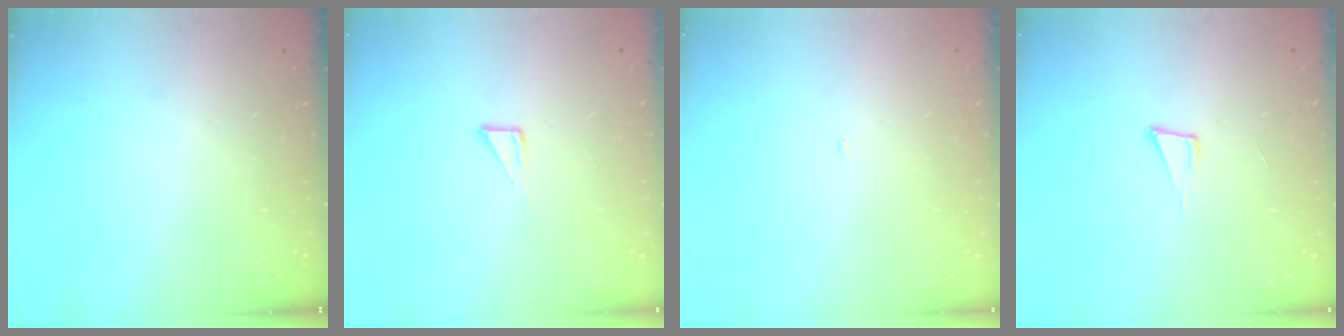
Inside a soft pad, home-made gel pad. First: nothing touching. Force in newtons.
{"total": 2.6, "press": 2.6, "slide": 0.1}
{"total": 2.1, "press": 2.1, "slide": 0.2}
{"total": 5.7, "press": 4.5, "slide": 3.4}